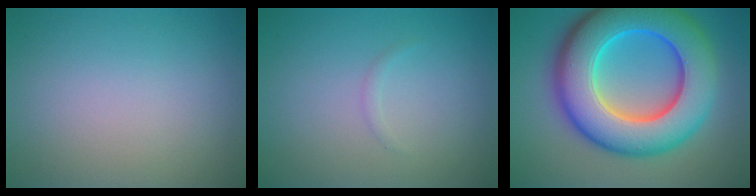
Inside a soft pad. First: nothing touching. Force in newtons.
{"total": 0.5, "press": 0.5, "slide": 0.0}
{"total": 13.6, "press": 13.6, "slide": 0.0}